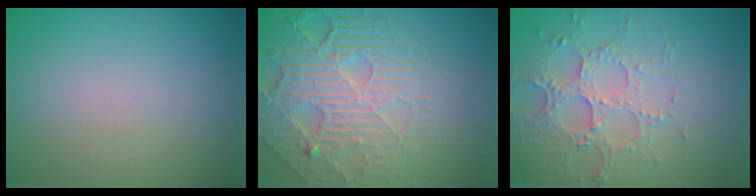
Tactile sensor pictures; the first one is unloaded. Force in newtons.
{"total": 8.6, "press": 5.8, "slide": 6.4}
{"total": 5.1, "press": 3.7, "slide": 3.6}